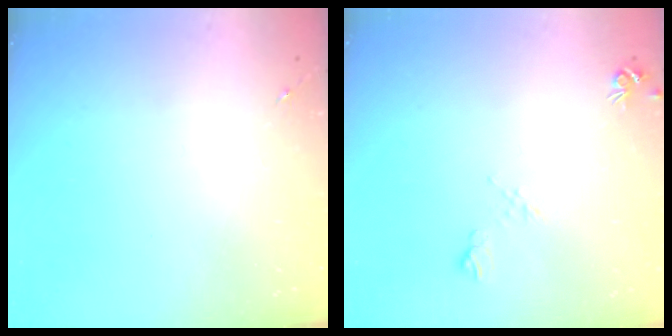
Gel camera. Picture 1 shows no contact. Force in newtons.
{"total": 5.3, "press": 5.2, "slide": 0.9}